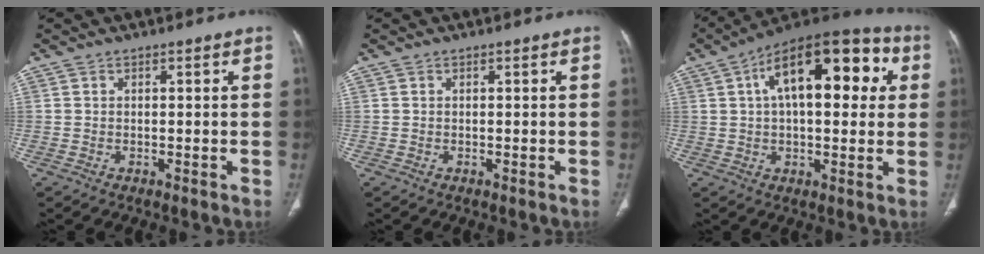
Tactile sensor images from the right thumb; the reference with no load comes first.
{"total": 0.0}
{"total": 21.3, "force": [5.7, 10.1, 17.9], "torque": [-0.241, 0.030, 0.077]}